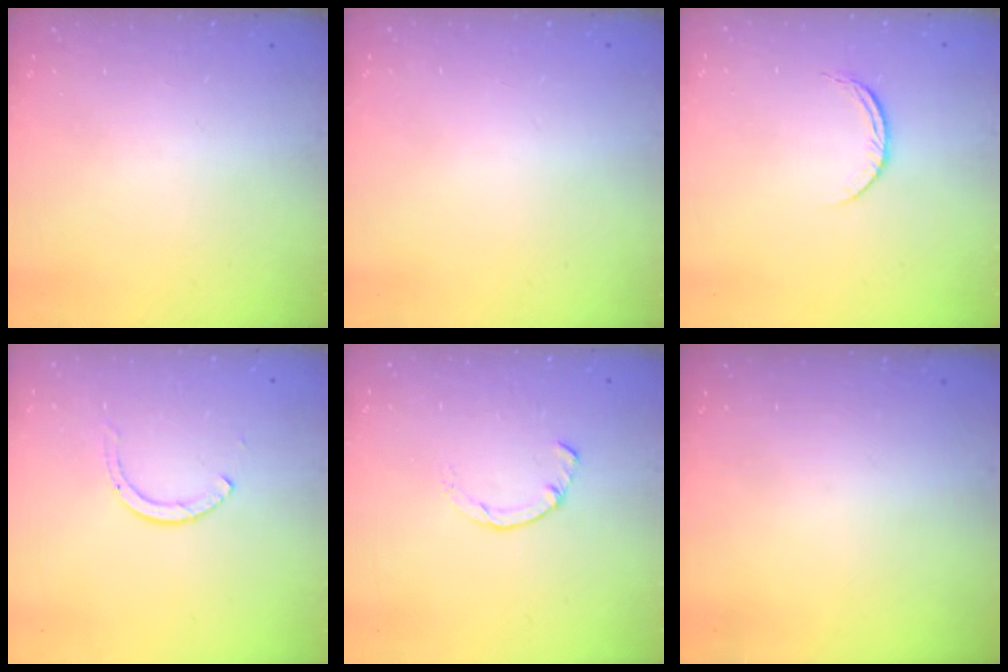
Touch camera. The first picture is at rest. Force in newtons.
{"total": 2.4, "press": 2.4, "slide": 0.2}
{"total": 4.9, "press": 4.9, "slide": 0.5}
{"total": 2.0, "press": 1.9, "slide": 0.3}
{"total": 2.3, "press": 2.3, "slide": 0.1}
{"total": 0.0}